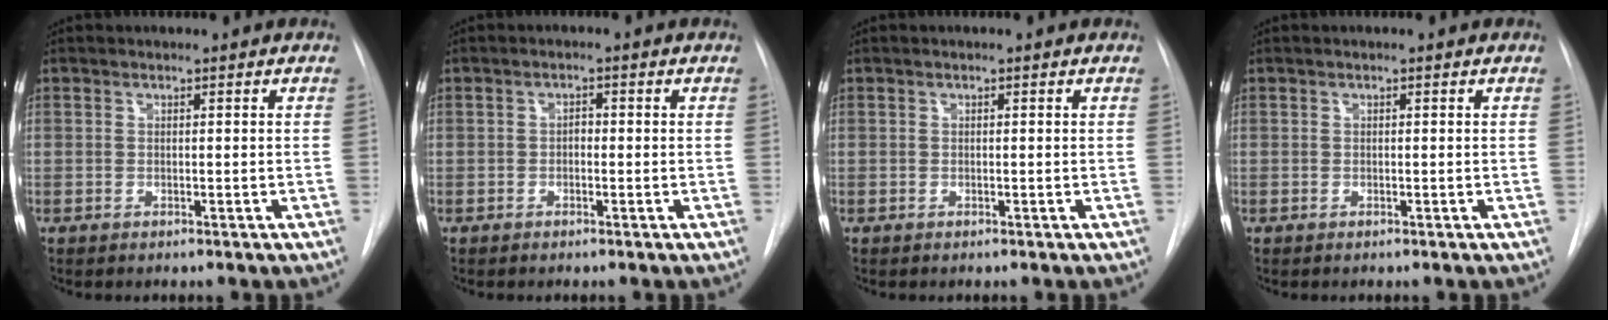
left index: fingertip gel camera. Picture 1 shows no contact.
{"total": 1.0, "force": [-0.3, 0.7, 0.7], "torque": [-0.006, 0.004, -0.008]}
{"total": 0.0}
{"total": 0.0}